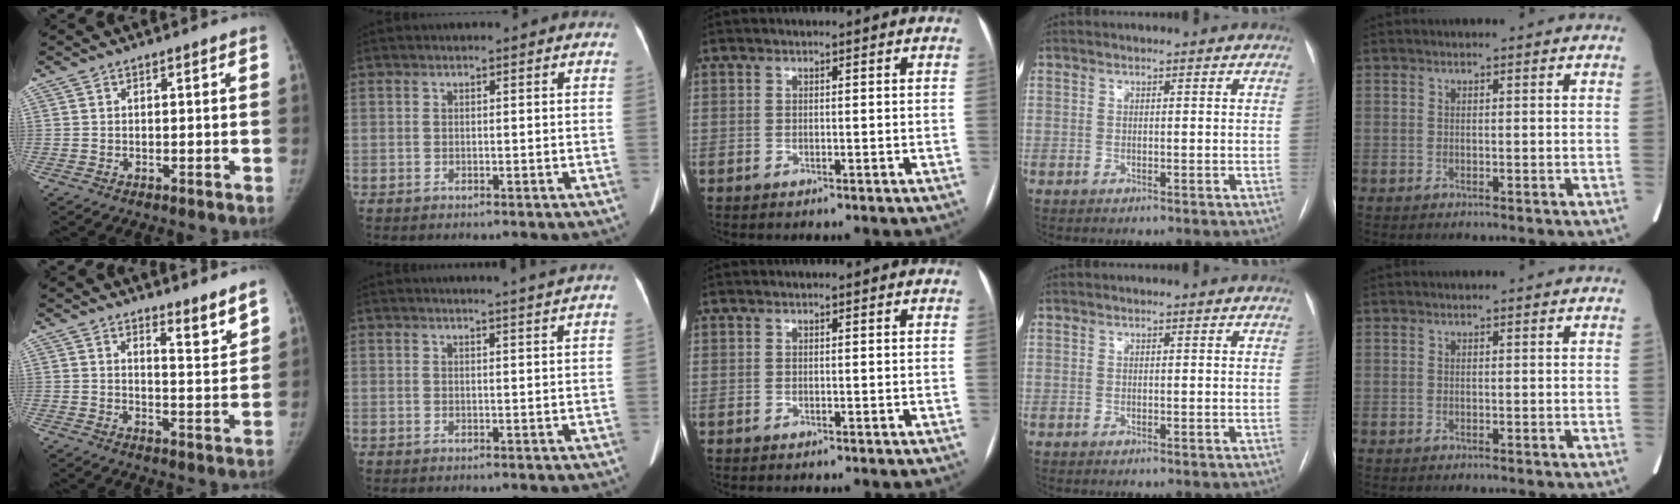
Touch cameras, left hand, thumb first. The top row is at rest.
{"thumb": {"total": 5.2, "force": [4.4, 0.7, 2.7], "torque": [-0.027, -0.045, 0.065]}, "index": {"total": 3.5, "force": [3.1, -1.1, 1.2], "torque": [-0.016, -0.004, 0.034]}}